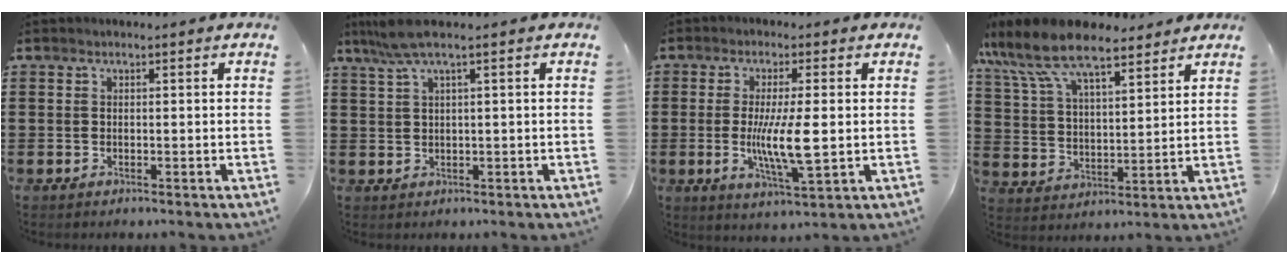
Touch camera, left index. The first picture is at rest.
{"total": 3.8, "force": [1.2, -0.1, 3.7], "torque": [-0.088, -0.008, 0.012]}
{"total": 8.1, "force": [-0.5, 1.4, 7.9], "torque": [-0.159, -0.014, -0.013]}
{"total": 11.0, "force": [8.8, 3.4, 5.6], "torque": [-0.141, -0.028, 0.158]}